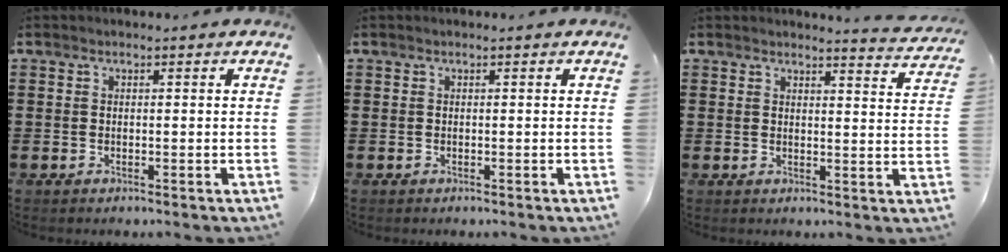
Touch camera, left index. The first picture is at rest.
{"total": 0.0}
{"total": 3.0, "force": [2.9, -0.2, 0.5], "torque": [-0.013, -0.015, 0.052]}